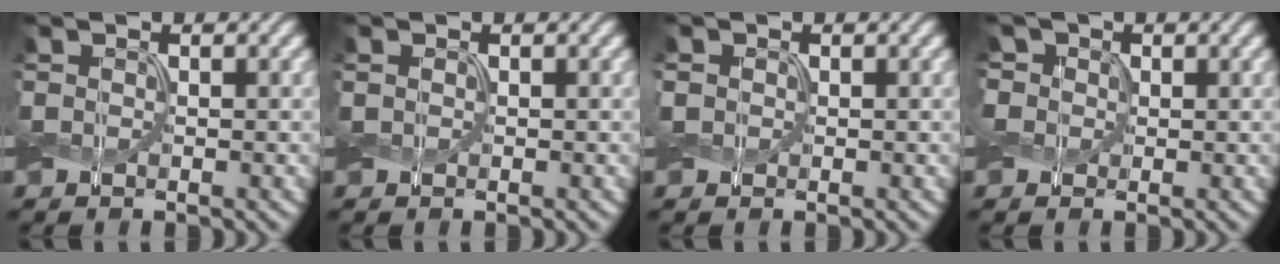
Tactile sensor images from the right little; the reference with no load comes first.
{"total": 0.0}
{"total": 0.7, "force": [0.1, 0.7, 0.1], "torque": [0.000, 0.003, 0.002]}
{"total": 2.9, "force": [1.3, 2.4, 1.1], "torque": [-0.041, 0.007, 0.026]}